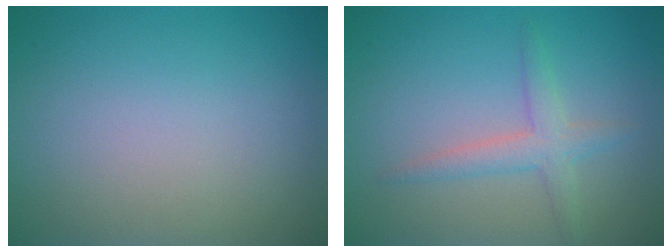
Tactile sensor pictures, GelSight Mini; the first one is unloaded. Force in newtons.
{"total": 2.4, "press": 2.4, "slide": 0.1}